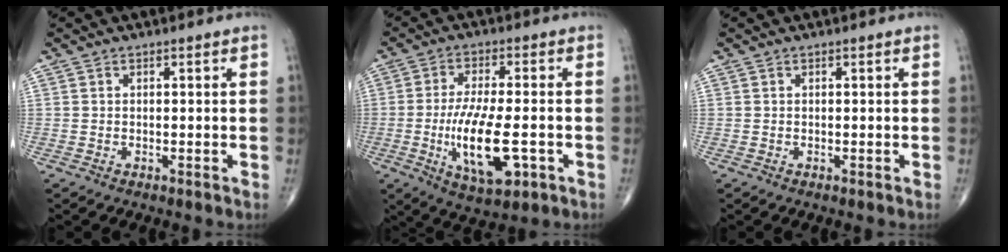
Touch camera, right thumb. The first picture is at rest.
{"total": 13.3, "force": [-3.2, 4.8, 12.0], "torque": [-0.217, -0.006, -0.047]}
{"total": 0.0}